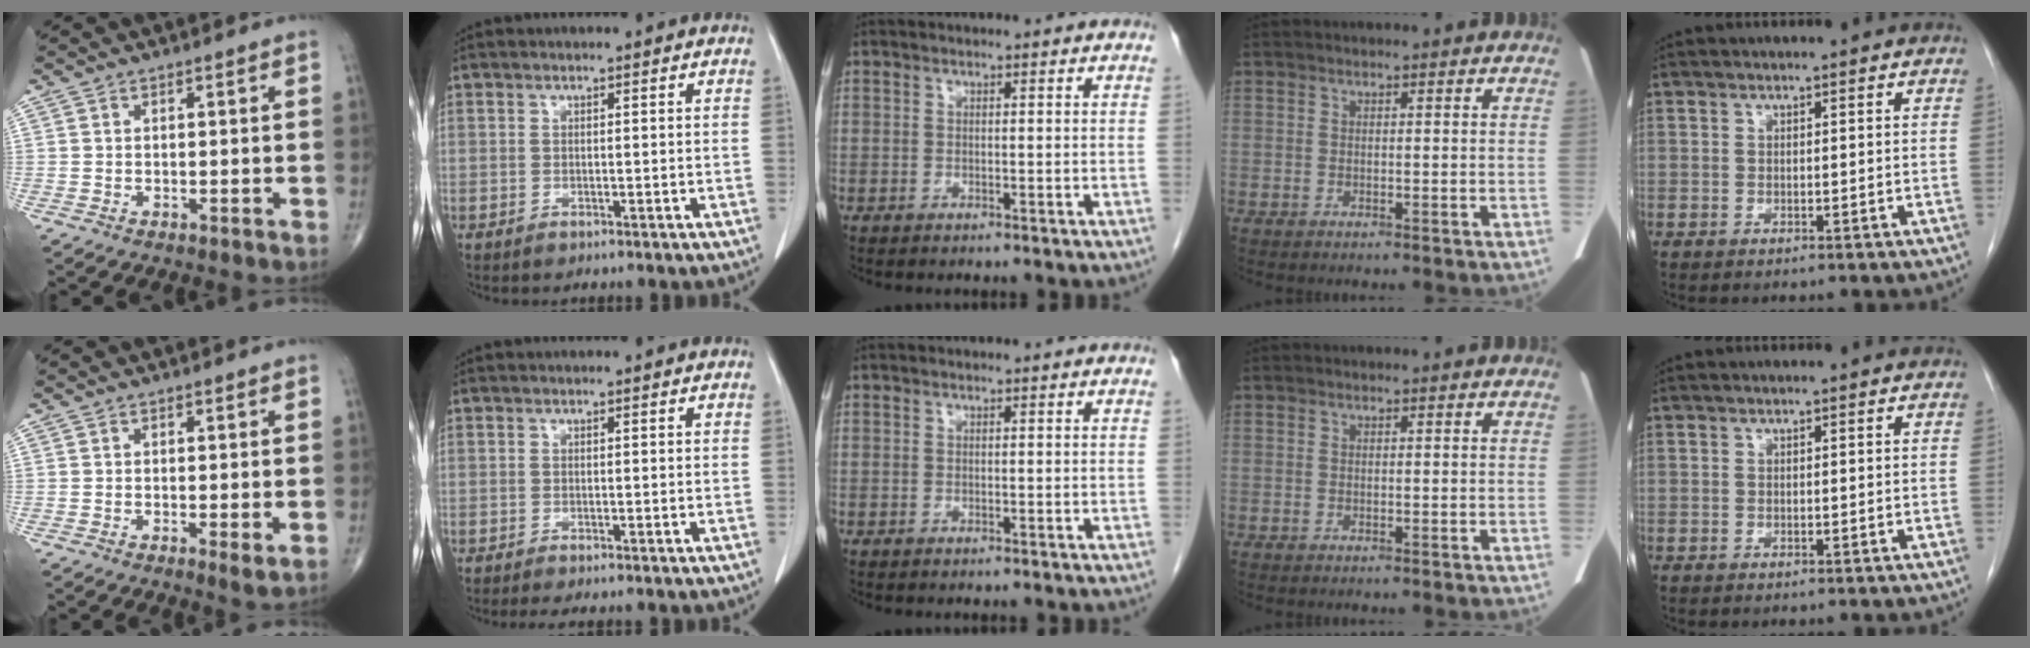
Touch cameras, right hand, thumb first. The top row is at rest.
{"thumb": {"total": 1.9, "force": [-0.3, 0.4, 1.9], "torque": [-0.034, -0.010, -0.010]}, "index": {"total": 2.0, "force": [-1.5, 0.1, 1.2], "torque": [-0.017, -0.004, -0.022]}}